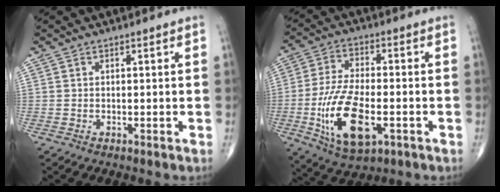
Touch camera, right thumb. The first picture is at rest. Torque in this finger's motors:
{"motor_torque": [0.02, 0.53, 1.41, -0.12, 0.16]}